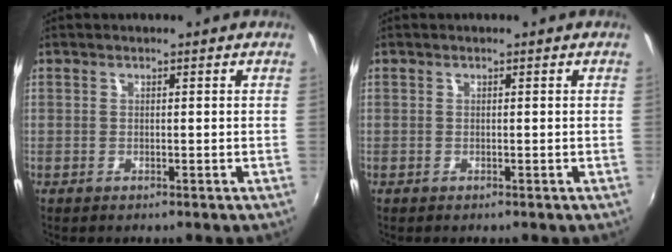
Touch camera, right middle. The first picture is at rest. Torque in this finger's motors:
{"motor_torque": [0.46, -0.39, 0.05, -0.02]}